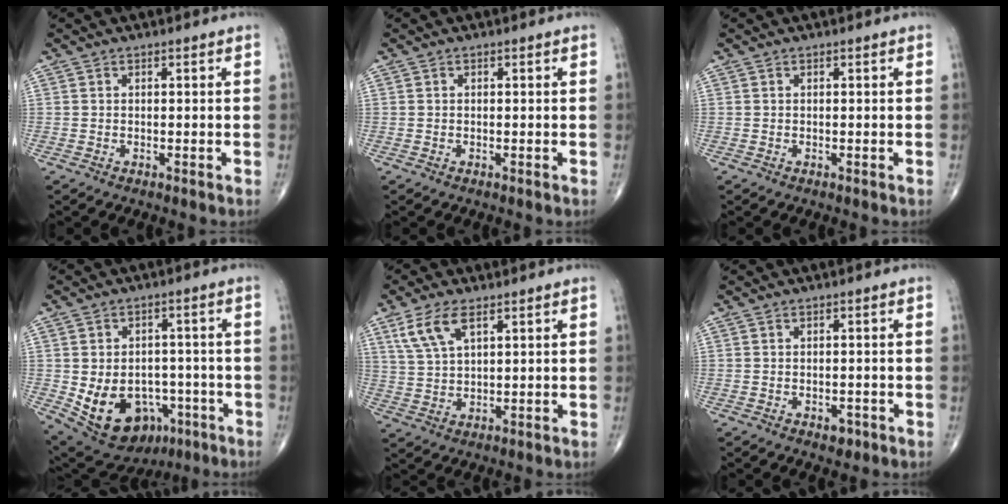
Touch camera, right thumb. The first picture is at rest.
{"total": 0.0}
{"total": 0.0}
{"total": 14.9, "force": [-4.8, 10.8, 9.1], "torque": [-0.122, 0.024, -0.049]}
{"total": 7.1, "force": [3.8, 3.0, 5.2], "torque": [-0.107, -0.007, 0.082]}
{"total": 2.0, "force": [-1.0, 1.2, 1.2], "torque": [-0.007, 0.001, -0.011]}